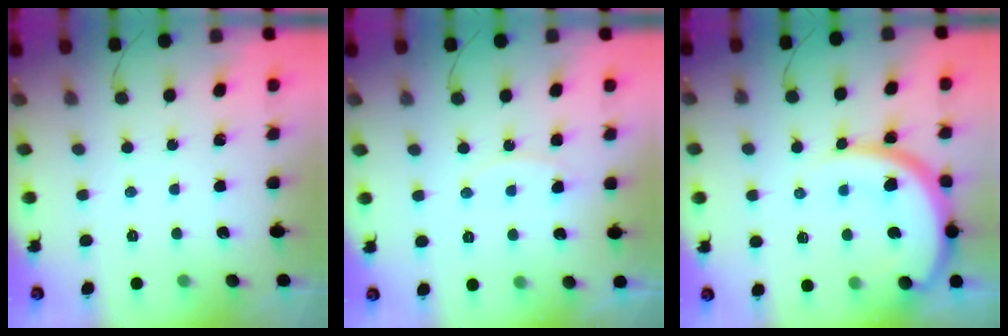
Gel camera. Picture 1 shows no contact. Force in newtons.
{"total": 7.2, "press": 7.2, "slide": 0.4}
{"total": 13.8, "press": 13.8, "slide": 1.2}